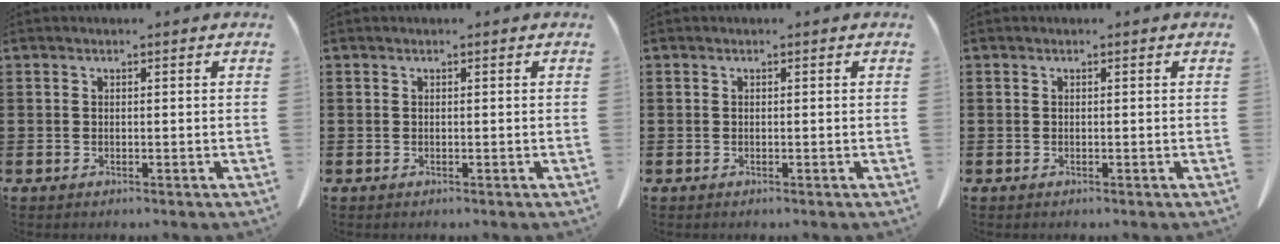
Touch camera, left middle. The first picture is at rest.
{"total": 0.0}
{"total": 0.0}
{"total": 0.0}